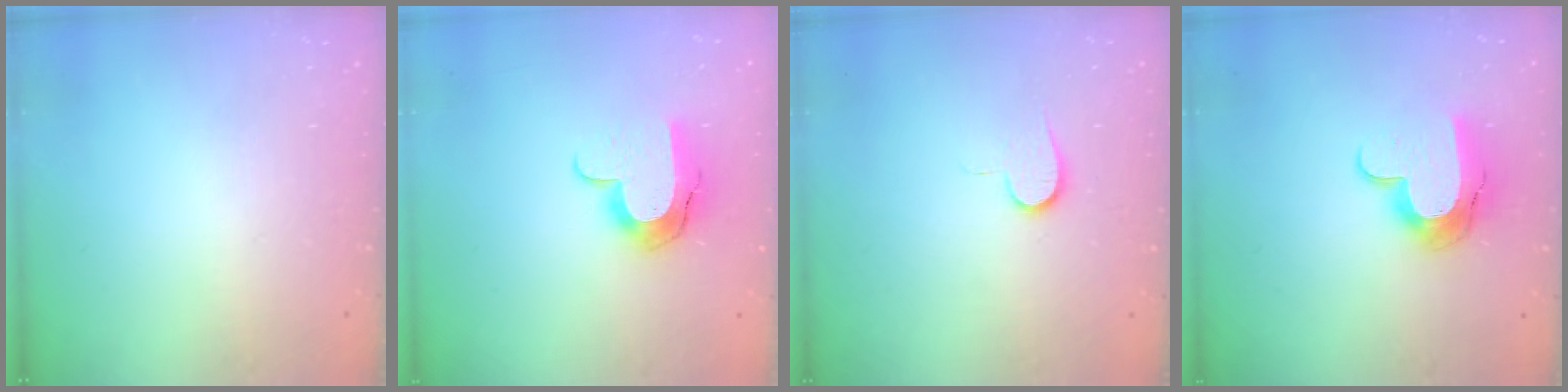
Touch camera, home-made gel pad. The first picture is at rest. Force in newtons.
{"total": 10.8, "press": 10.7, "slide": 0.7}
{"total": 6.3, "press": 6.2, "slide": 0.8}
{"total": 11.9, "press": 11.9, "slide": 0.6}